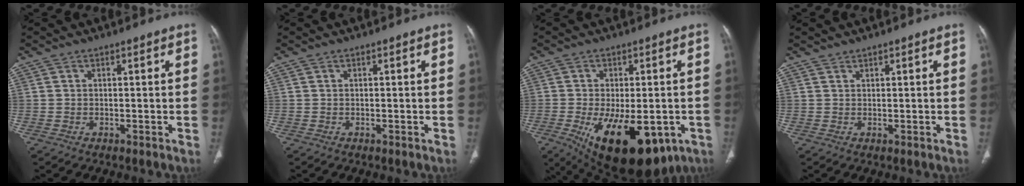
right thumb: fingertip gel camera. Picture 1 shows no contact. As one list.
[{"total": 0.0}, {"total": 19.6, "force": [-7.5, 9.5, 15.4], "torque": [-0.218, -0.012, -0.090]}, {"total": 0.7, "force": [0.7, 0.1, 0.0], "torque": [0.002, -0.007, 0.014]}]